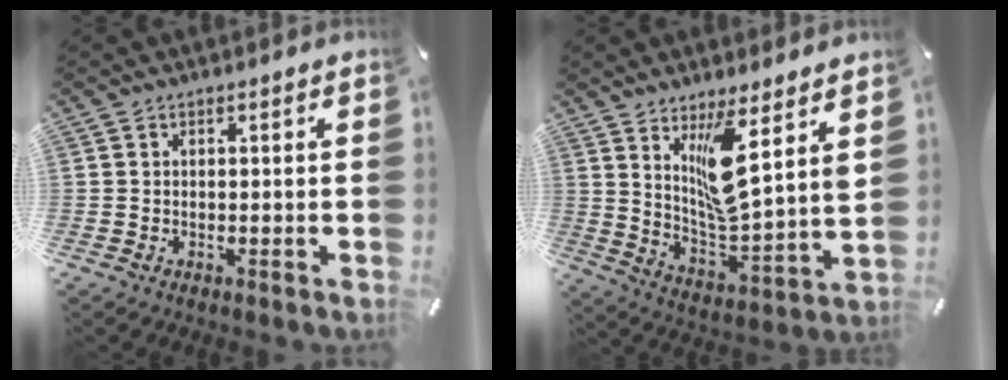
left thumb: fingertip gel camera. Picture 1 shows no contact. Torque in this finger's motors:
{"motor_torque": [1.64, 1.65, 1.40, -1.37, 0.22]}